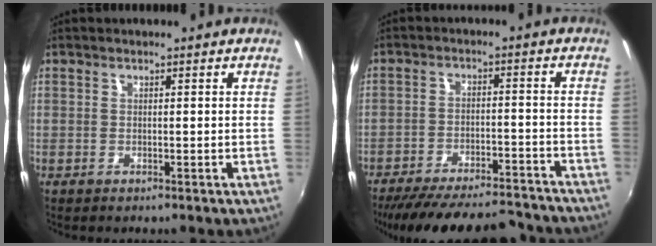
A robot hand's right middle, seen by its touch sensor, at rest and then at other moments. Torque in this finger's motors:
{"motor_torque": [1.07, -1.07, 0.45, 0.15]}